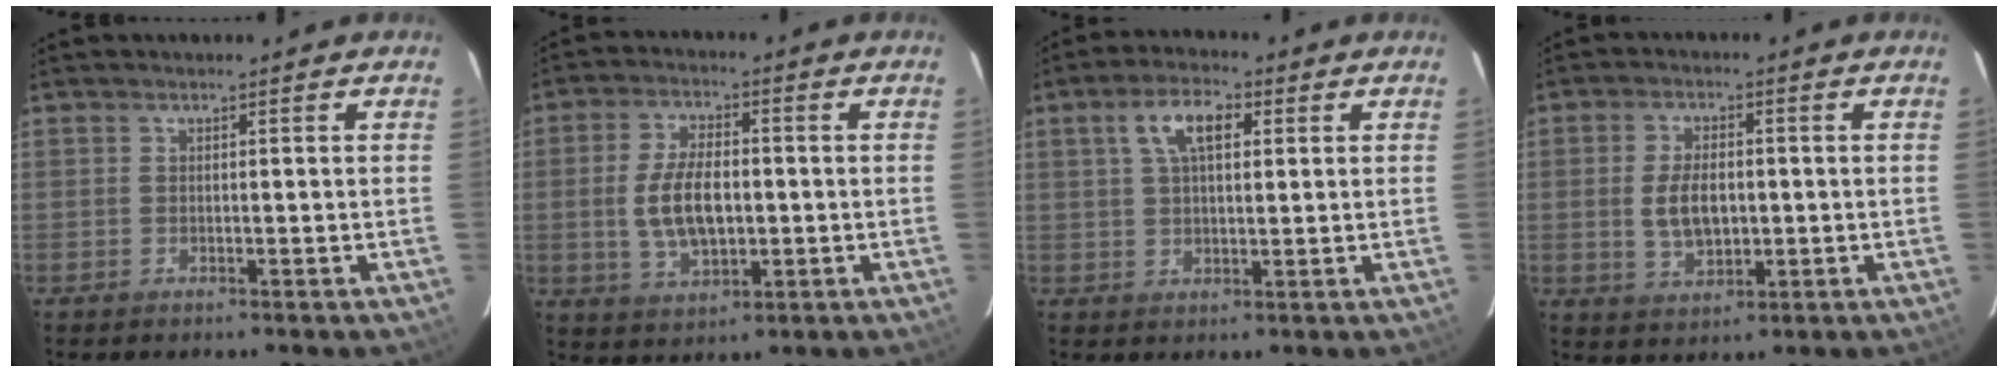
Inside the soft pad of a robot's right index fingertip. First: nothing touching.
{"total": 10.2, "force": [-0.6, 5.3, 8.7], "torque": [-0.174, 0.002, -0.006]}
{"total": 7.2, "force": [2.6, 3.3, 5.8], "torque": [-0.108, 0.018, 0.045]}
{"total": 7.5, "force": [-0.3, 4.3, 6.1], "torque": [-0.120, 0.000, 0.001]}